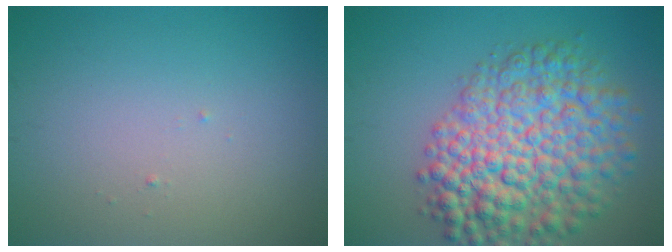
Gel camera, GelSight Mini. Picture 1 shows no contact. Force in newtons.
{"total": 10.1, "press": 10.1, "slide": 0.3}